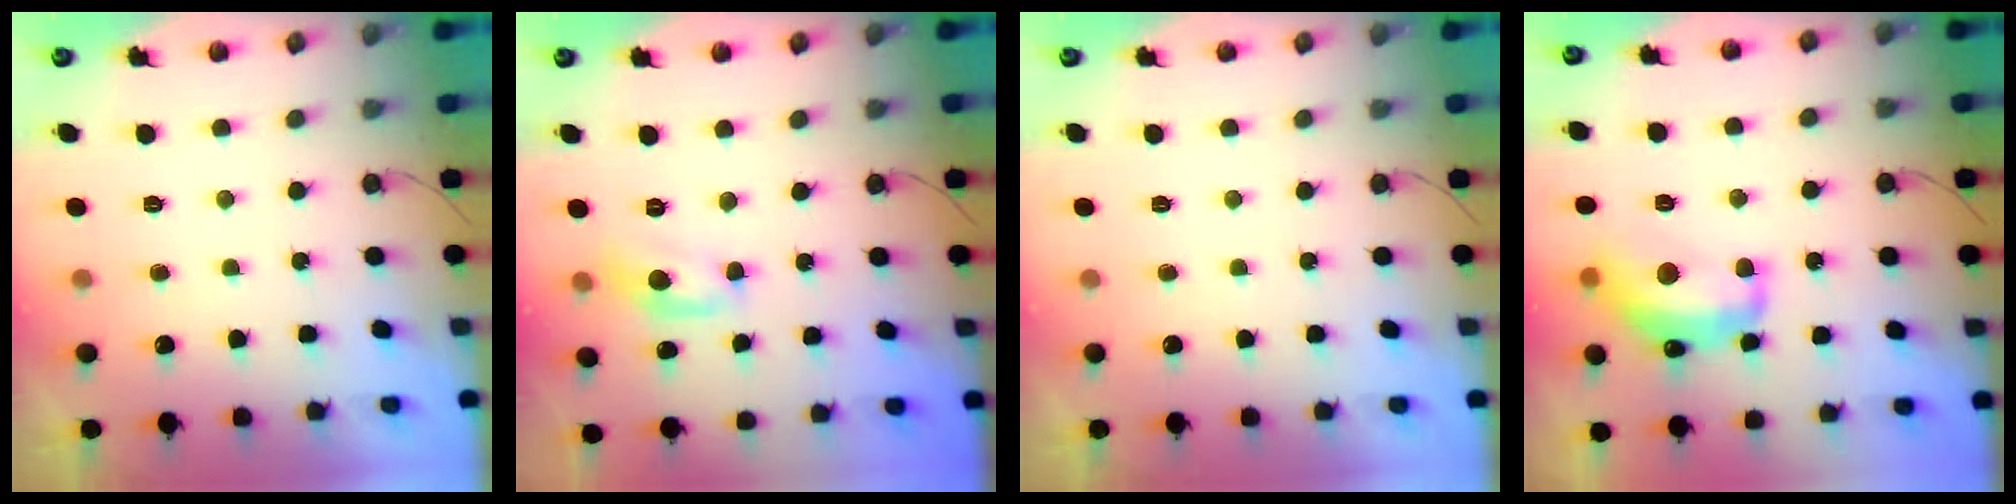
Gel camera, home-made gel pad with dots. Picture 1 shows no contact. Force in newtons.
{"total": 9.0, "press": 9.0, "slide": 0.6}
{"total": 0.0}
{"total": 14.7, "press": 14.7, "slide": 1.1}